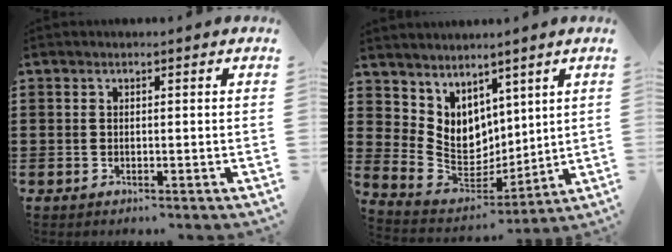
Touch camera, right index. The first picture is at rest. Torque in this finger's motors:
{"motor_torque": [1.22, 0.92, 0.30, 0.13]}